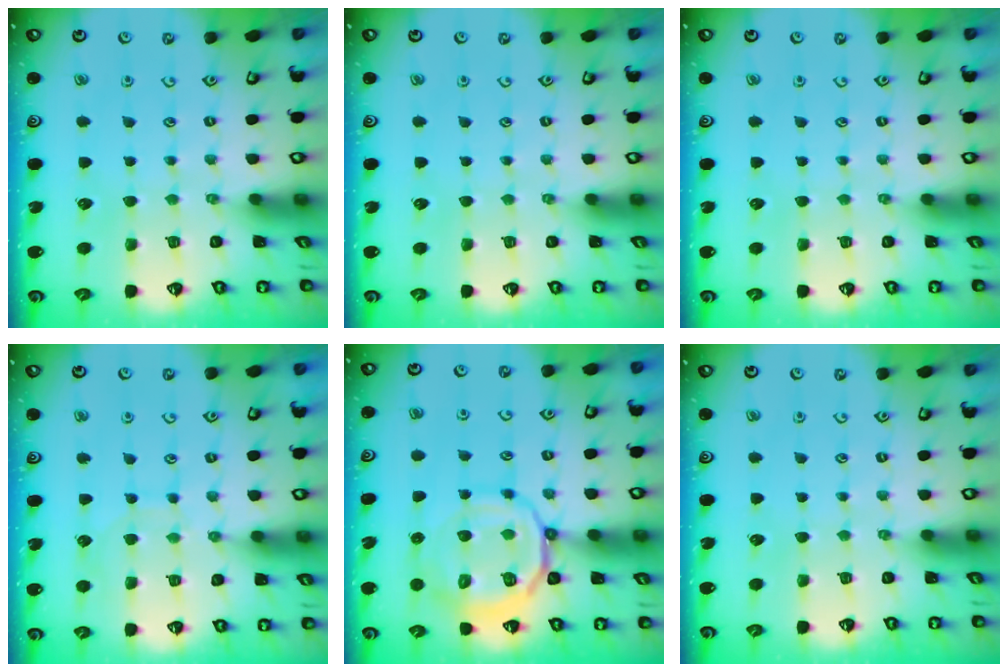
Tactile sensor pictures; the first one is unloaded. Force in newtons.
{"total": 0.0}
{"total": 0.0}
{"total": 6.9, "press": 6.9, "slide": 0.7}
{"total": 13.4, "press": 13.3, "slide": 1.9}
{"total": 0.0}